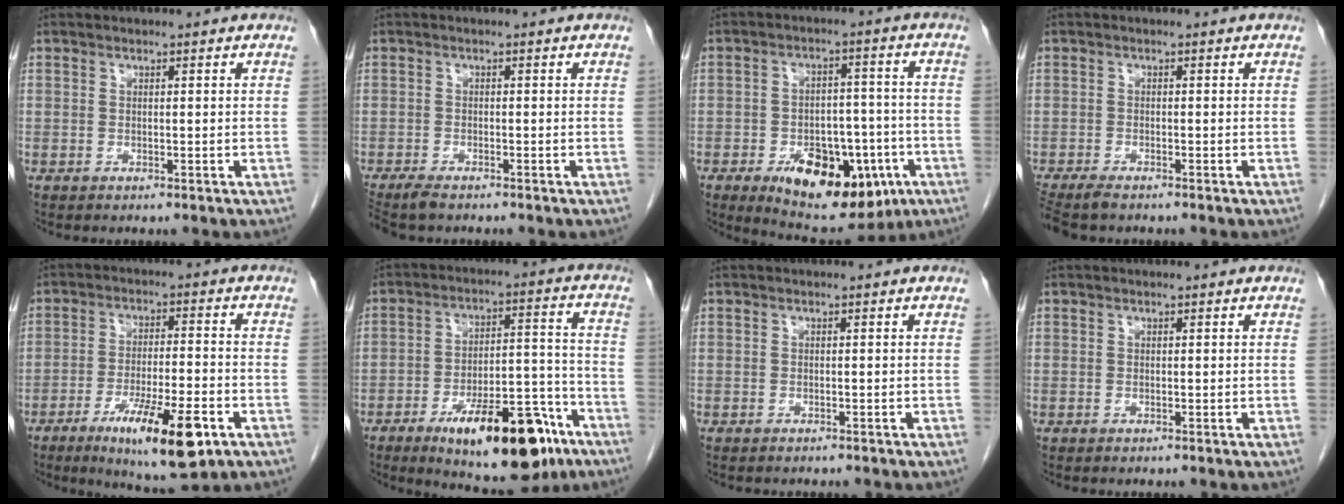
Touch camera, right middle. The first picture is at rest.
{"total": 3.9, "force": [-3.3, 1.0, 2.0], "torque": [-0.036, -0.011, -0.055]}
{"total": 15.8, "force": [-7.2, 7.9, 11.6], "torque": [-0.165, 0.008, -0.095]}
{"total": 4.5, "force": [-3.7, 1.0, 2.3], "torque": [-0.041, -0.012, -0.063]}
{"total": 12.9, "force": [-6.6, 2.1, 10.9], "torque": [-0.182, -0.021, -0.099]}
{"total": 17.9, "force": [-10.7, 5.8, 13.1], "torque": [-0.160, 0.018, -0.157]}
{"total": 2.2, "force": [-1.9, 0.7, 0.8], "torque": [-0.017, -0.004, -0.021]}
{"total": 0.0}